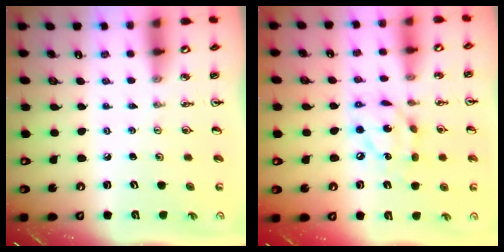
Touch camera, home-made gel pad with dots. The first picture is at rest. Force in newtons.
{"total": 12.4, "press": 12.4, "slide": 0.9}